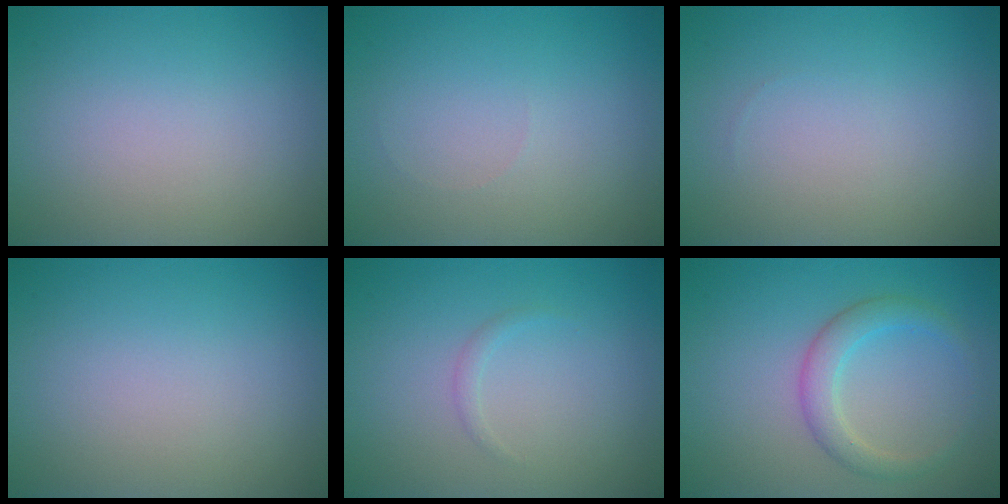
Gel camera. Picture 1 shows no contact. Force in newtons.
{"total": 0.0}
{"total": 0.0}
{"total": 0.0}
{"total": 0.7, "press": 0.7, "slide": 0.0}
{"total": 2.8, "press": 2.8, "slide": 0.1}